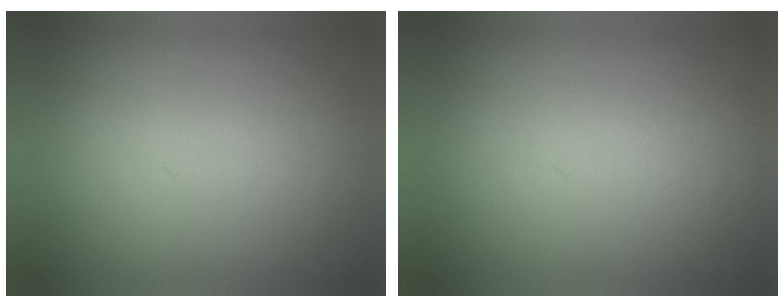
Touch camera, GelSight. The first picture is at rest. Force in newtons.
{"total": 0.0}